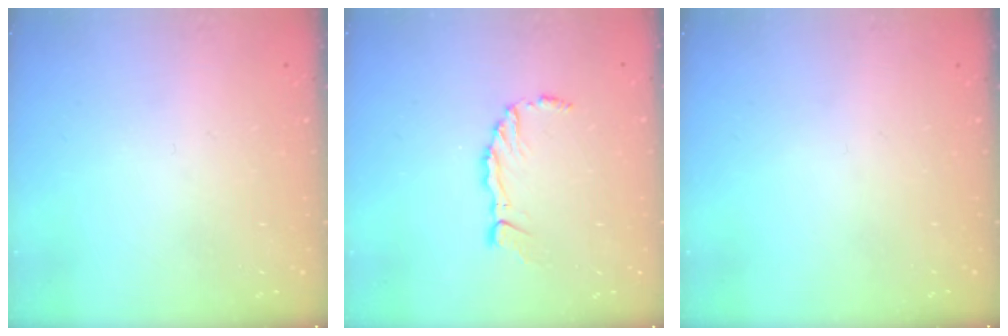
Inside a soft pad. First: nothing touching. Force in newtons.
{"total": 5.5, "press": 5.5, "slide": 0.9}
{"total": 0.0}